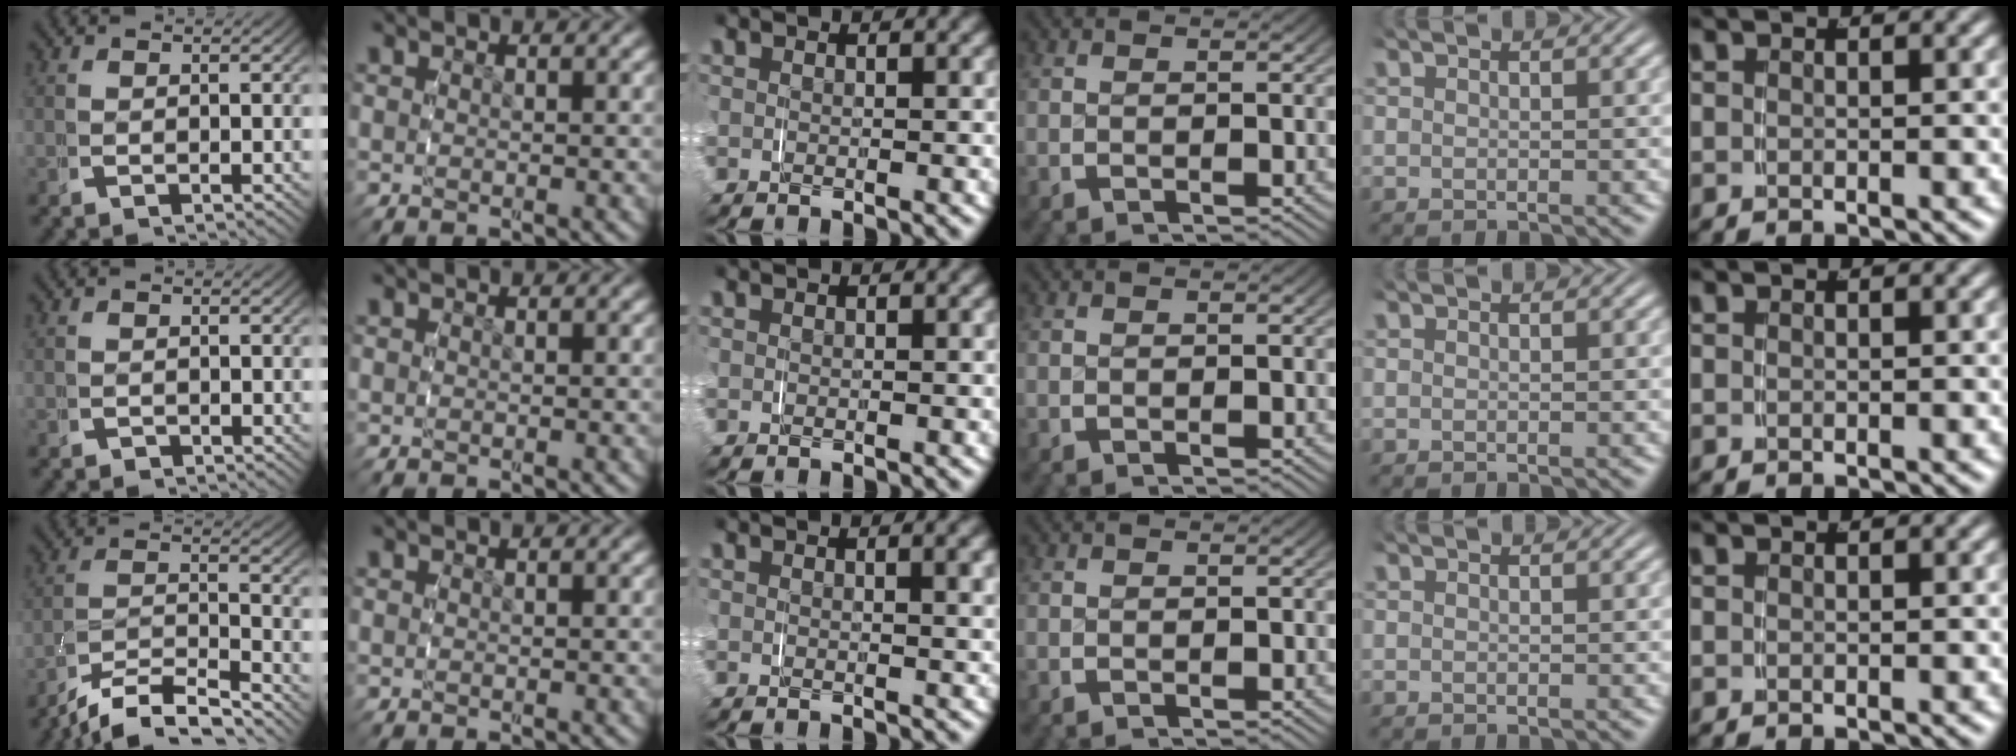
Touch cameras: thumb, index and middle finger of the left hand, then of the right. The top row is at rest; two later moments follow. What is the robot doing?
{"motion": "grasp_and_lifting", "object": "measuring cup"}